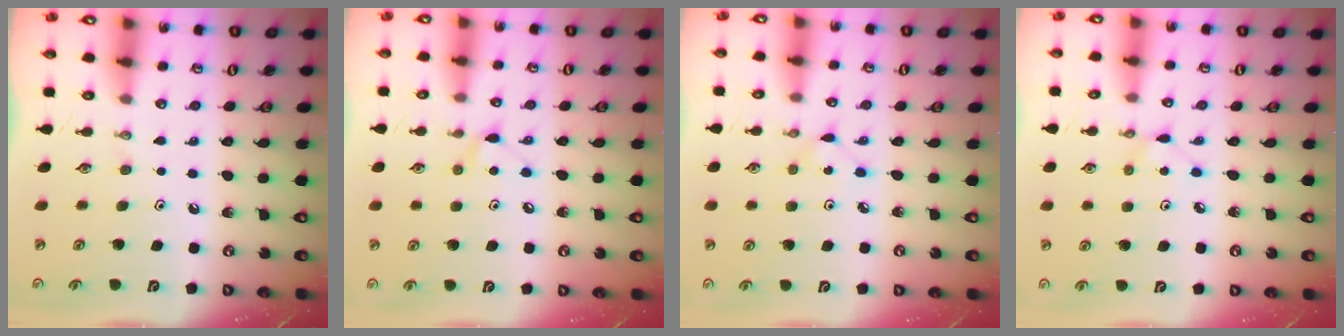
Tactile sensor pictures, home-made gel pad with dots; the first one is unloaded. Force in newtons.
{"total": 5.5, "press": 5.4, "slide": 0.8}
{"total": 2.7, "press": 2.7, "slide": 0.3}
{"total": 2.1, "press": 2.1, "slide": 0.3}